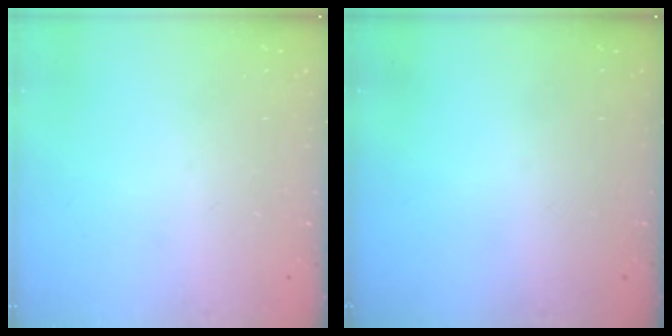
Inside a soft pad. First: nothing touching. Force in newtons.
{"total": 0.0}